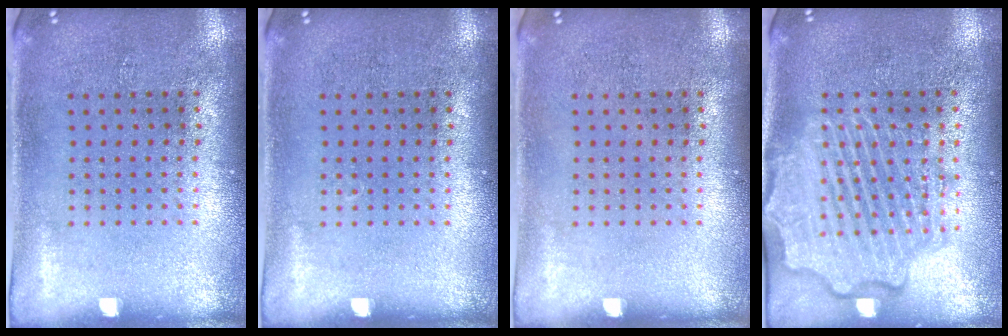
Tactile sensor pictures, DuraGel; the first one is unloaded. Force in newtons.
{"total": 0.0}
{"total": 0.0}
{"total": 4.4, "press": 4.4, "slide": 0.5}